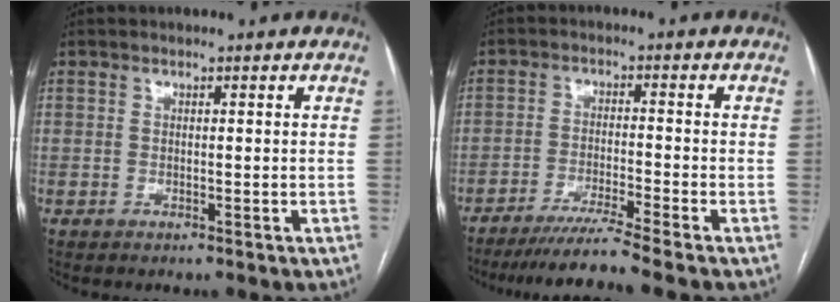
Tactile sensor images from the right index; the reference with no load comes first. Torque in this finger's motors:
{"motor_torque": [1.15, -1.00, 0.25, 0.08]}